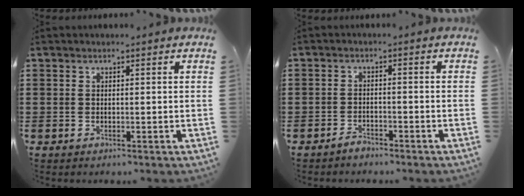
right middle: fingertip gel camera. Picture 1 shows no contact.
{"total": 2.0, "force": [-1.9, 0.5, 0.3], "torque": [-0.011, 0.001, -0.038]}